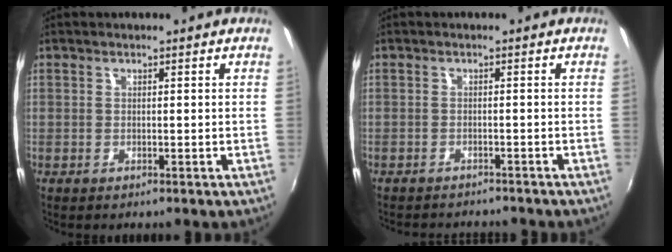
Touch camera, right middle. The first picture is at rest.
{"total": 5.8, "force": [-5.5, 1.2, 1.7], "torque": [-0.046, -0.015, -0.080]}